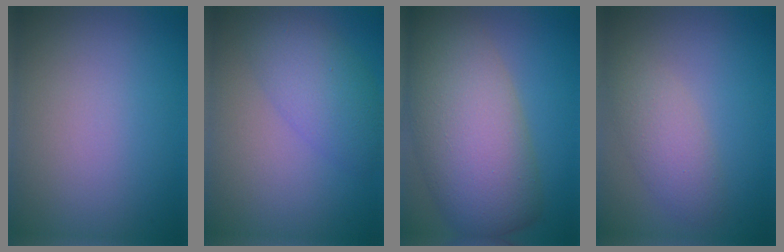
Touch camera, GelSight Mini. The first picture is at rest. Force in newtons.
{"total": 4.1, "press": 4.1, "slide": 0.2}
{"total": 11.0, "press": 10.9, "slide": 0.6}
{"total": 2.9, "press": 2.9, "slide": 0.0}